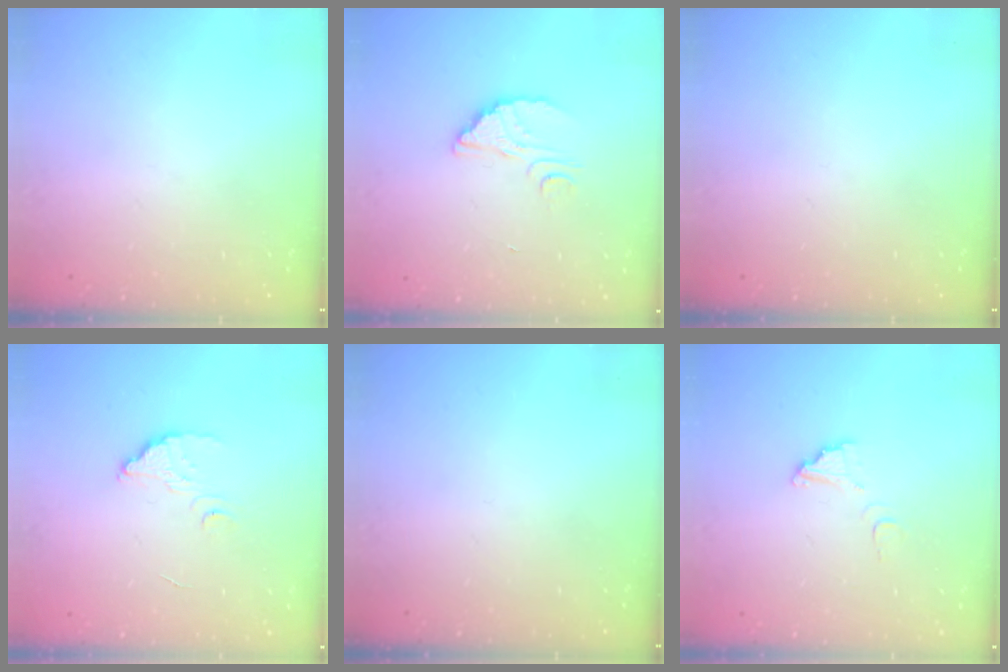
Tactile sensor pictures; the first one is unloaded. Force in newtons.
{"total": 3.1, "press": 3.1, "slide": 0.2}
{"total": 0.0}
{"total": 3.9, "press": 3.9, "slide": 0.2}
{"total": 0.0}
{"total": 6.2, "press": 6.2, "slide": 0.6}